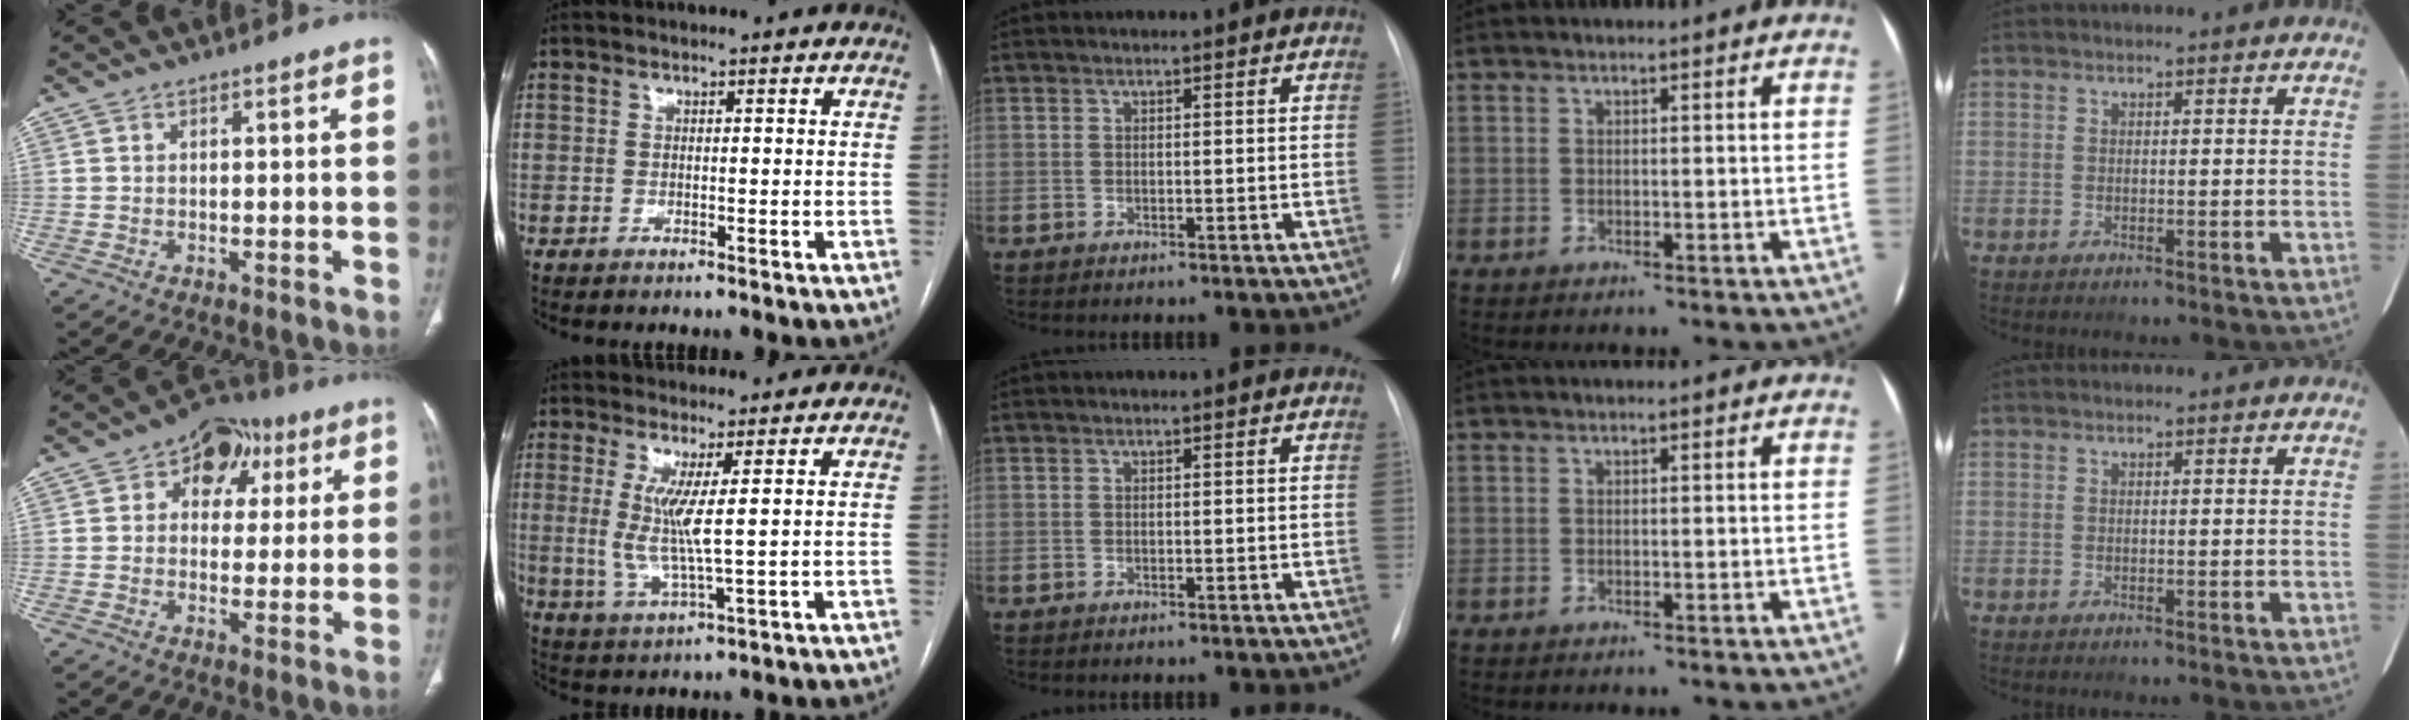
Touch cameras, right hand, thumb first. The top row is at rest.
{"thumb": {"total": 10.2, "force": [3.9, 7.6, 5.6], "torque": [-0.024, 0.001, 0.049]}, "index": {"total": 6.3, "force": [1.1, -0.2, 6.2], "torque": [-0.137, -0.012, 0.025]}}